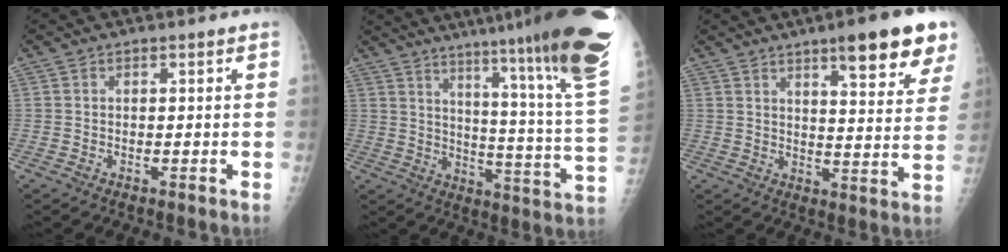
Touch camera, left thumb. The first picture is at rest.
{"total": 29.4, "force": [20.9, 0.8, 20.7], "torque": [-0.246, -0.129, 0.282]}
{"total": 14.7, "force": [9.0, 3.3, 11.1], "torque": [-0.115, -0.043, 0.121]}